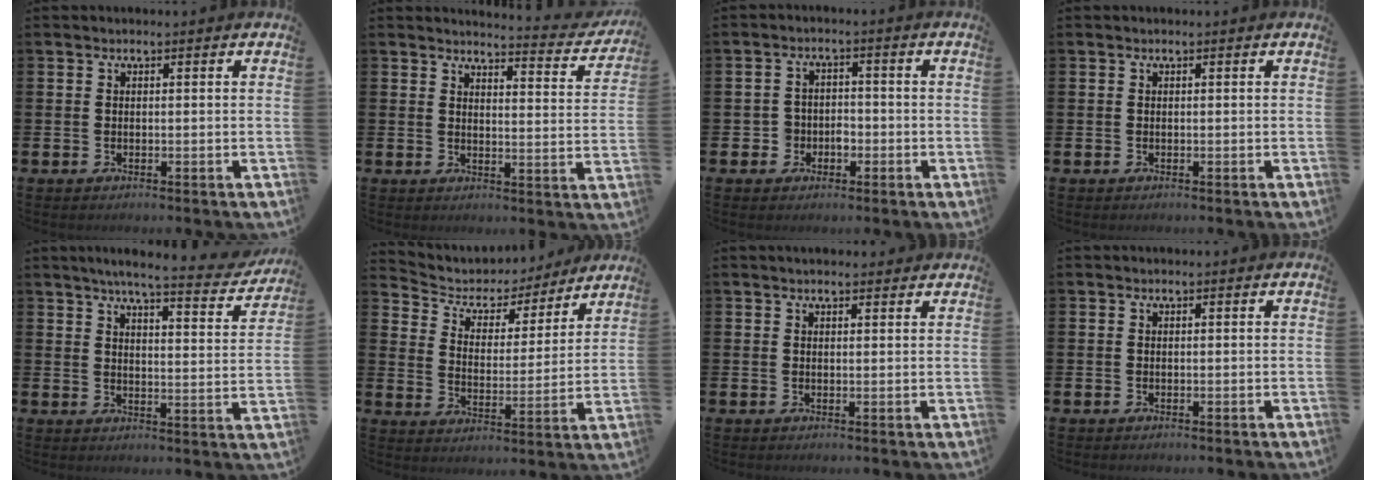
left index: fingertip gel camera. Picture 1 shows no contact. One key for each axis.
{"total": 3.6, "fx": 3.5, "fy": 0.3, "fz": 0.5, "tx": -0.009, "ty": -0.036, "tz": 0.054}
{"total": 2.9, "fx": -1.3, "fy": 2.5, "fz": 0.4, "tx": -0.012, "ty": 0.005, "tz": -0.034}
{"total": 0.0}
{"total": 5.7, "fx": 5.2, "fy": 0.2, "fz": 2.3, "tx": -0.049, "ty": -0.037, "tz": 0.083}
{"total": 5.6, "fx": 5.0, "fy": 2.4, "fz": 1.0, "tx": -0.043, "ty": -0.042, "tz": 0.079}
{"total": 1.6, "fx": 1.6, "fy": 0.4, "fz": 0.3, "tx": 0.005, "ty": -0.005, "tz": 0.026}
{"total": 0.0}